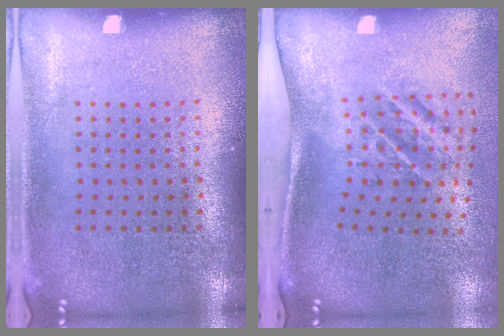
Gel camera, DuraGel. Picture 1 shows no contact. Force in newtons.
{"total": 2.4, "press": 1.4, "slide": 2.0}